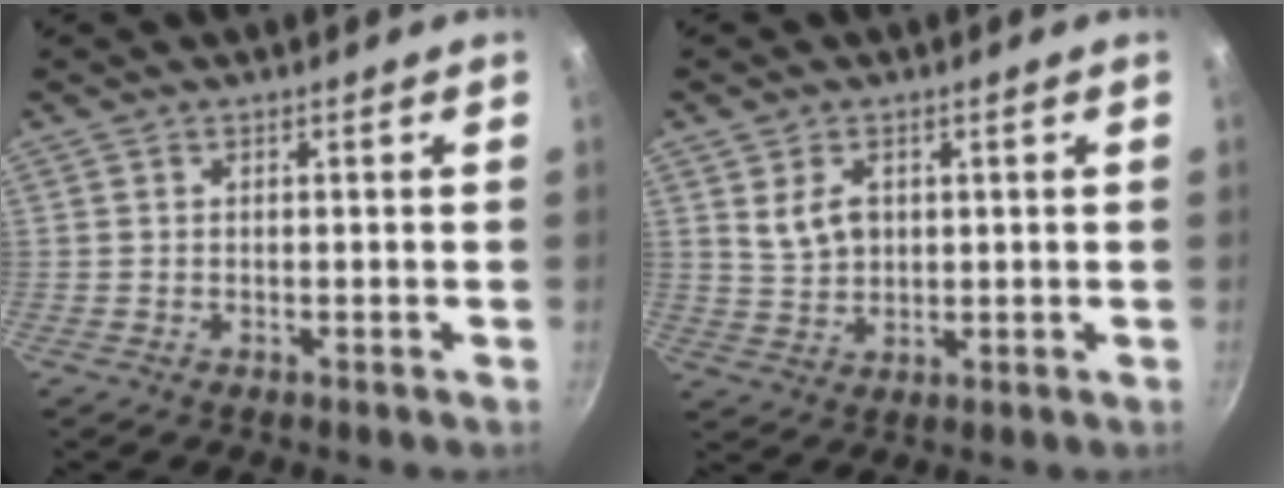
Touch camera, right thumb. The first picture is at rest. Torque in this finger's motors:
{"motor_torque": [-0.01, 0.01, 0.04, 0.05, 0.05]}